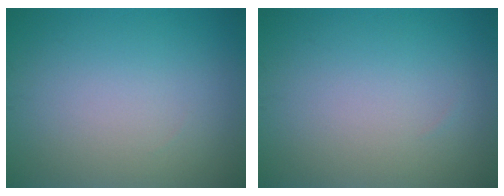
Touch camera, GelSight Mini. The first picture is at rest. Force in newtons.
{"total": 0.0}